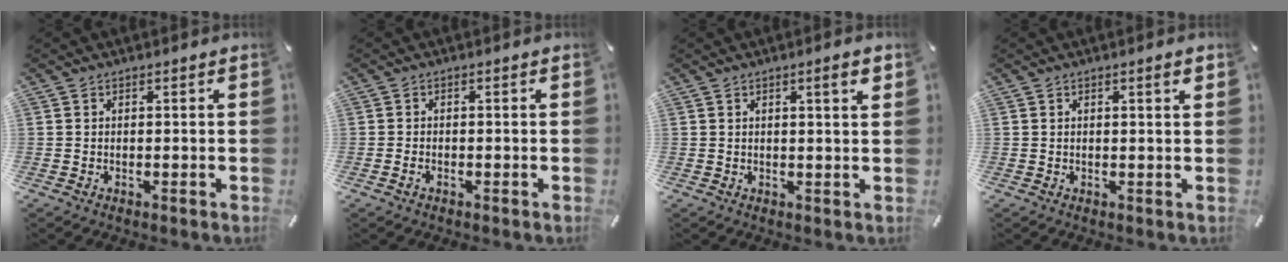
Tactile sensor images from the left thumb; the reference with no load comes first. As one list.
[{"total": 1.6, "force": [-0.8, 0.8, 1.1], "torque": [-0.020, 0.003, -0.016]}, {"total": 3.8, "force": [1.6, 0.4, 3.4], "torque": [-0.052, -0.005, 0.021]}, {"total": 2.2, "force": [0.8, 0.3, 2.0], "torque": [-0.040, 0.003, 0.012]}]